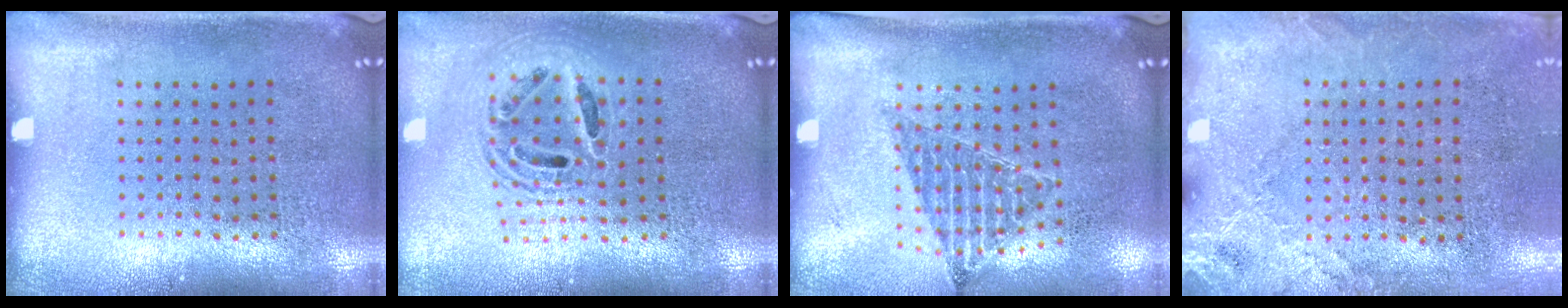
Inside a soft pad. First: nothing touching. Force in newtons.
{"total": 1.9, "press": 1.6, "slide": 1.1}
{"total": 0.9, "press": 0.9, "slide": 0.1}
{"total": 2.5, "press": 2.2, "slide": 1.2}